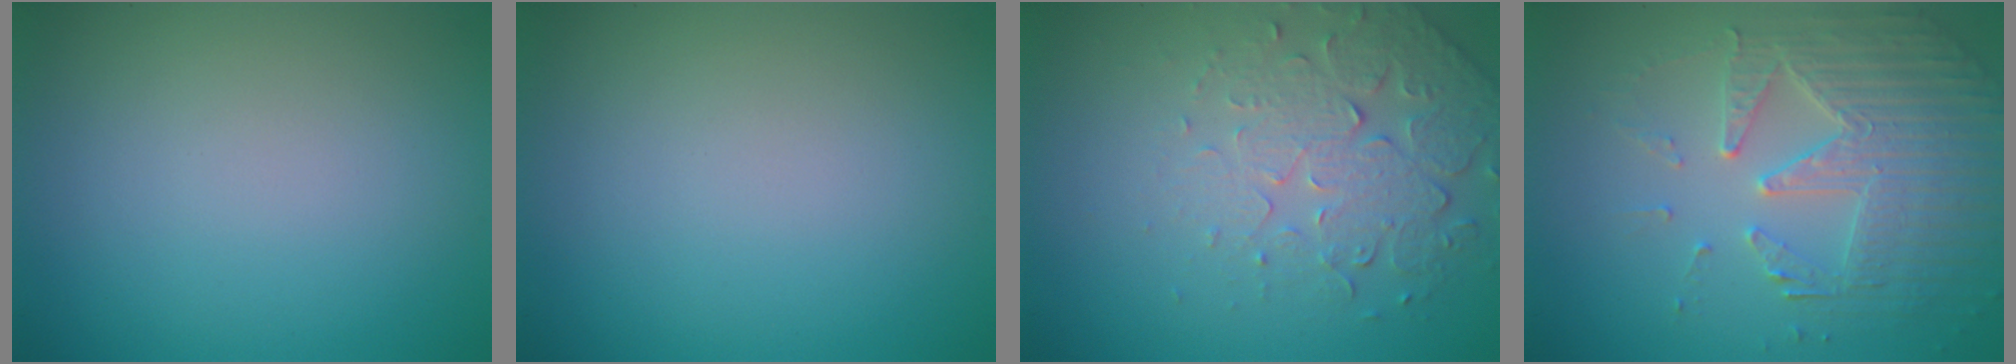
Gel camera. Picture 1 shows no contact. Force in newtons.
{"total": 0.0}
{"total": 5.0, "press": 3.4, "slide": 3.7}
{"total": 4.9, "press": 4.3, "slide": 2.3}